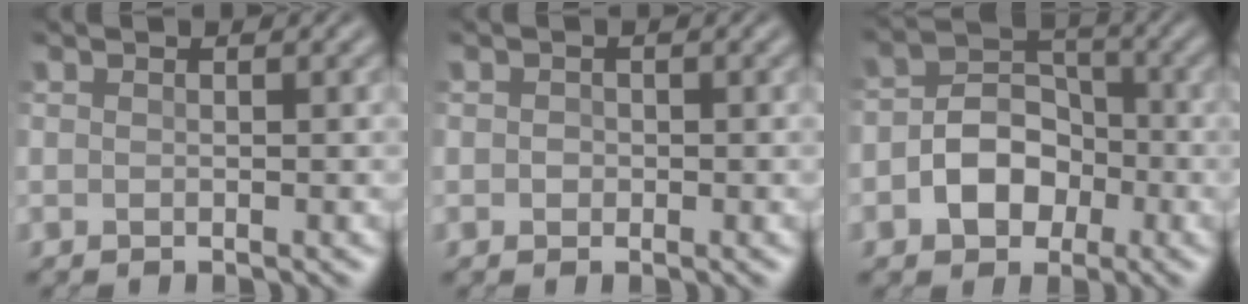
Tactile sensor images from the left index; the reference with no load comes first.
{"total": 0.7, "force": [0.0, 0.7, 0.2], "torque": [-0.002, -0.003, -0.003]}
{"total": 5.0, "force": [-1.6, 3.8, 2.8], "torque": [-0.038, 0.004, -0.028]}